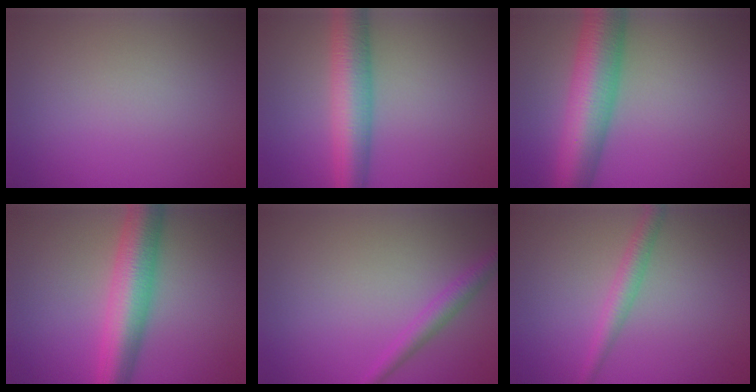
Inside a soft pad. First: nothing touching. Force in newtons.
{"total": 6.6, "press": 6.6, "slide": 0.1}
{"total": 9.3, "press": 9.3, "slide": 0.2}
{"total": 7.4, "press": 7.4, "slide": 0.2}
{"total": 2.1, "press": 2.1, "slide": 0.1}
{"total": 2.3, "press": 2.3, "slide": 0.0}